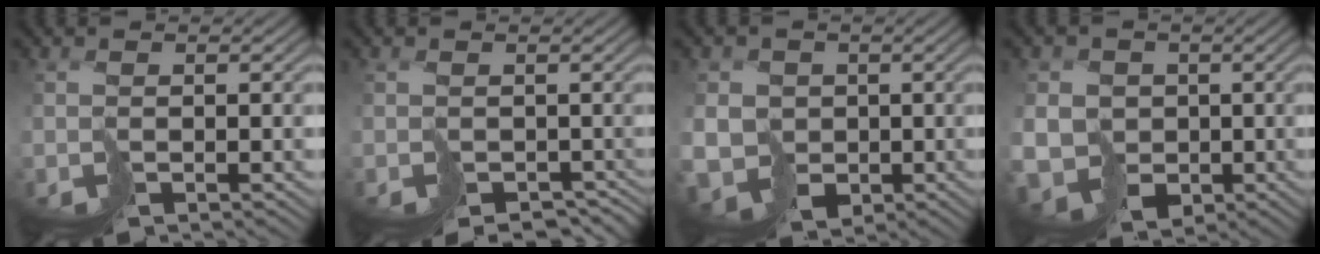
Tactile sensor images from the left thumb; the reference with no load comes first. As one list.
[{"total": 2.4, "force": [-1.4, 1.8, 0.8], "torque": [-0.007, -0.012, -0.011]}, {"total": 7.6, "force": [-0.8, 7.1, 2.7], "torque": [-0.076, -0.030, -0.029]}, {"total": 8.7, "force": [-1.0, 8.0, 3.1], "torque": [-0.089, -0.033, -0.032]}]